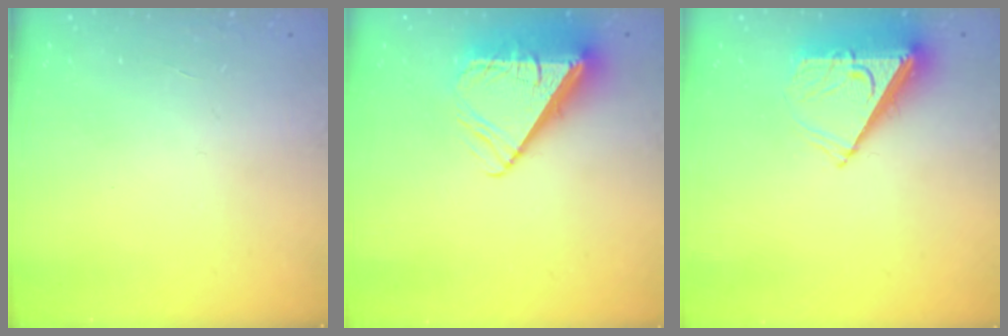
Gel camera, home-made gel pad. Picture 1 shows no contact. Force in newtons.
{"total": 11.2, "press": 11.1, "slide": 1.4}
{"total": 8.3, "press": 8.3, "slide": 0.5}